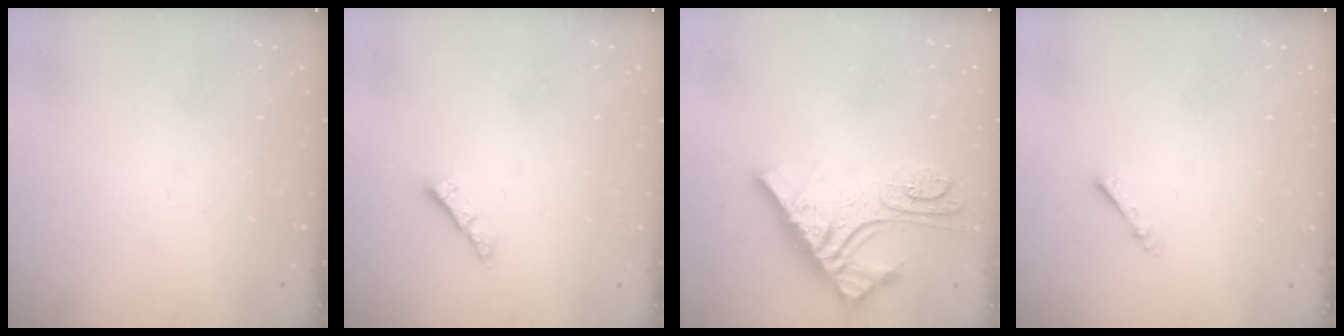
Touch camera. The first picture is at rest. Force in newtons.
{"total": 1.2, "press": 1.2, "slide": 0.3}
{"total": 11.5, "press": 11.4, "slide": 1.0}
{"total": 2.2, "press": 2.1, "slide": 0.4}